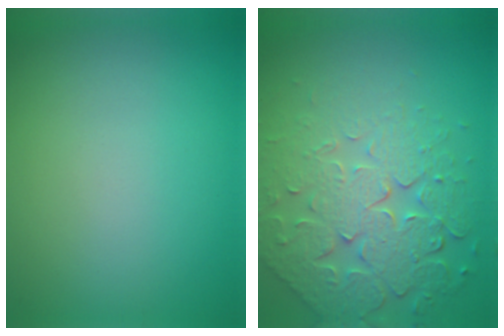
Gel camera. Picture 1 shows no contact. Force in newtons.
{"total": 7.9, "press": 5.6, "slide": 5.5}